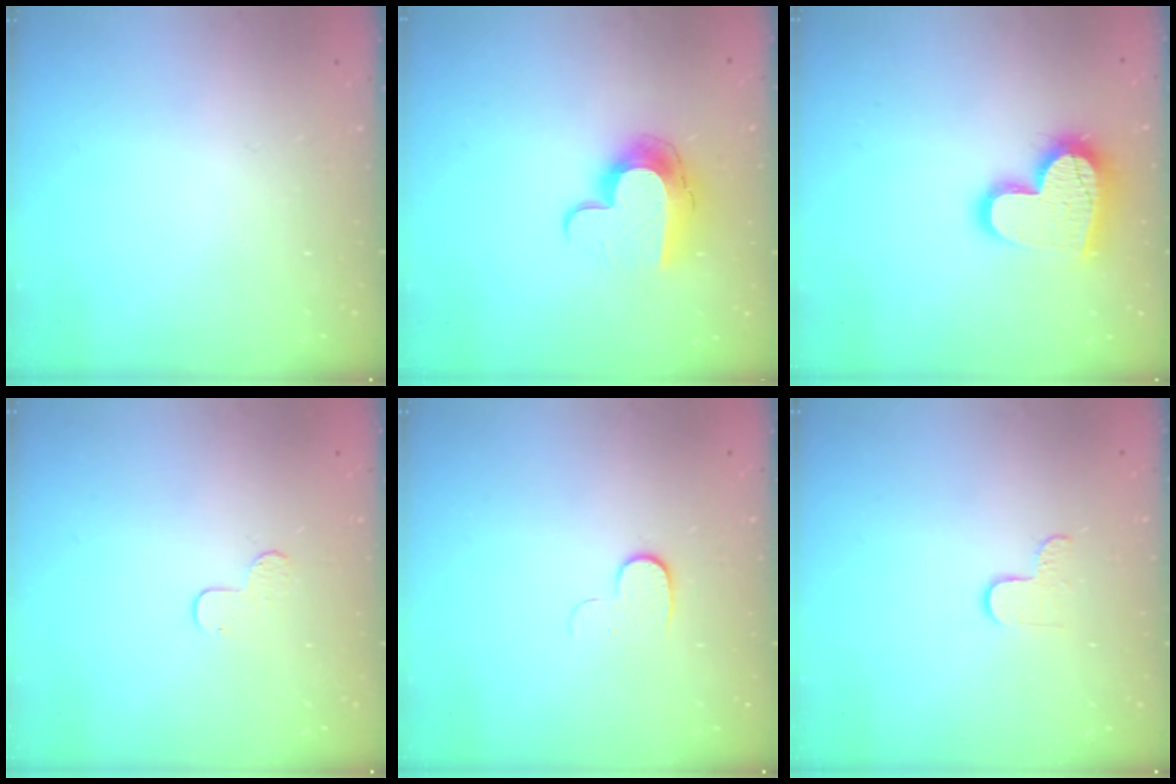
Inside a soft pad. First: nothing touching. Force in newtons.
{"total": 12.2, "press": 12.2, "slide": 0.3}
{"total": 16.6, "press": 16.5, "slide": 1.6}
{"total": 5.5, "press": 5.5, "slide": 0.5}
{"total": 5.5, "press": 5.4, "slide": 0.8}
{"total": 2.9, "press": 2.9, "slide": 0.3}